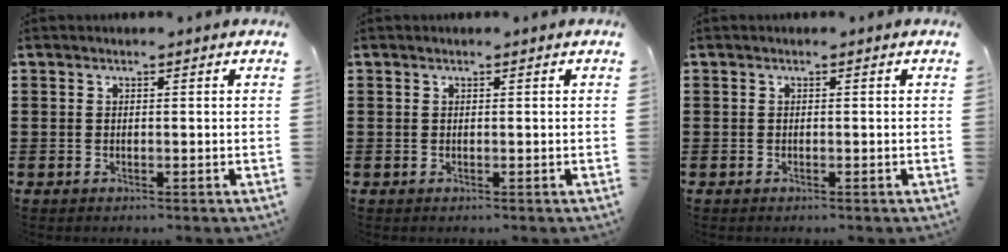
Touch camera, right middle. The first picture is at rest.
{"total": 0.0}
{"total": 0.0}